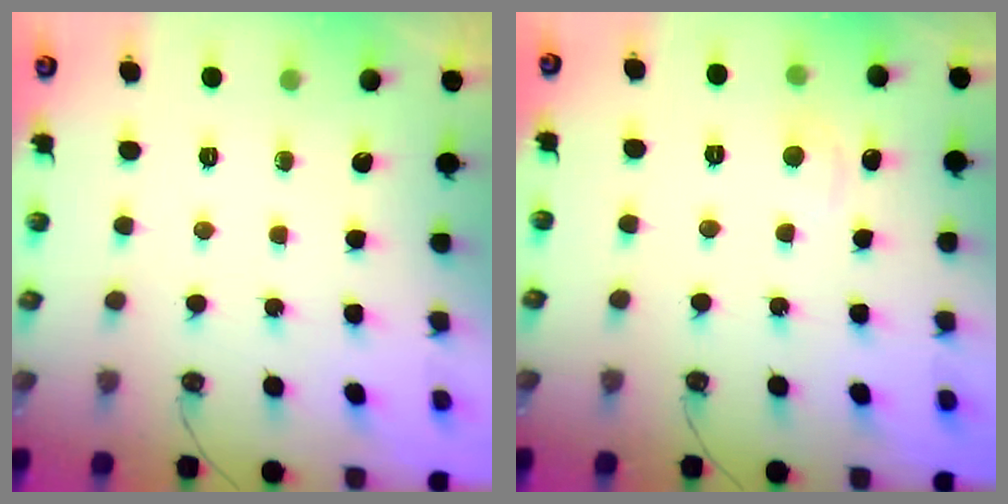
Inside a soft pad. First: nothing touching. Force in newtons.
{"total": 2.9, "press": 2.9, "slide": 0.4}